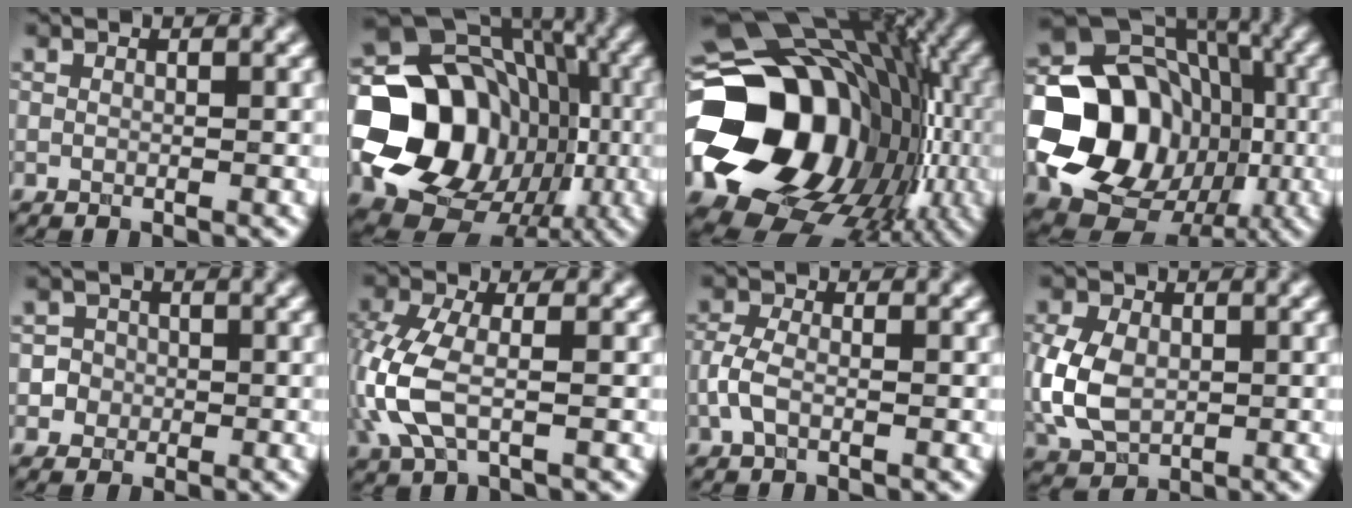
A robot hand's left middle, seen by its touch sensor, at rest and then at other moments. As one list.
[{"total": 16.8, "force": [-3.1, 14.0, 8.9], "torque": [-0.139, -0.016, -0.058]}, {"total": 20.5, "force": [-2.3, 16.9, 11.5], "torque": [-0.228, -0.046, -0.011]}, {"total": 14.7, "force": [-3.2, 12.0, 7.9], "torque": [-0.139, -0.009, -0.050]}, {"total": 2.3, "force": [-0.4, 2.3, 0.1], "torque": [0.023, 0.012, -0.010]}, {"total": 5.1, "force": [-1.2, 2.4, 4.3], "torque": [-0.119, 0.002, -0.021]}, {"total": 2.4, "force": [-1.0, 1.2, 1.8], "torque": [-0.044, 0.006, -0.022]}, {"total": 5.9, "force": [-0.5, 4.3, 4.0], "torque": [-0.106, -0.001, -0.005]}]